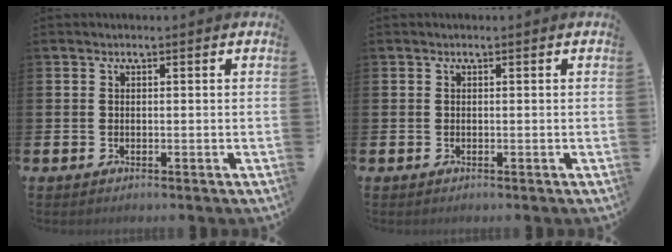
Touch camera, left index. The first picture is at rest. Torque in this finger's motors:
{"motor_torque": [0.00, 0.00, 0.00, 0.00]}